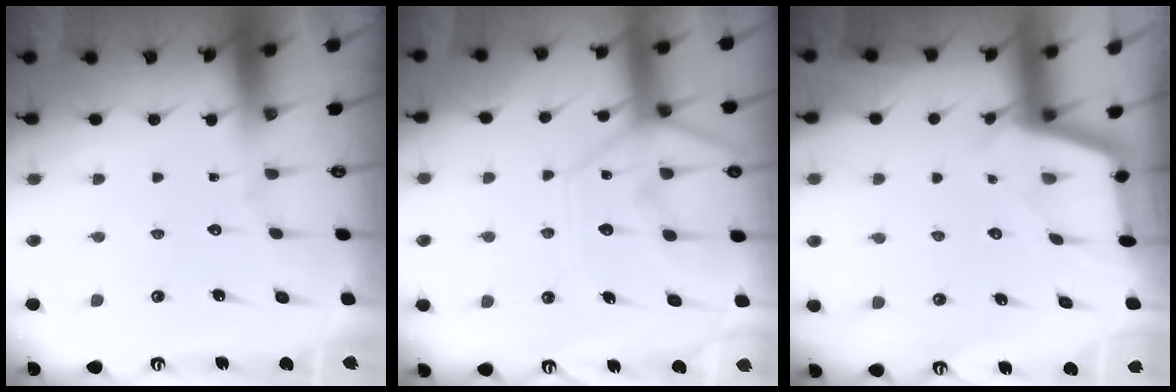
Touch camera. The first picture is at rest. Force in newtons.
{"total": 12.2, "press": 12.1, "slide": 1.2}
{"total": 2.4, "press": 2.4, "slide": 0.2}